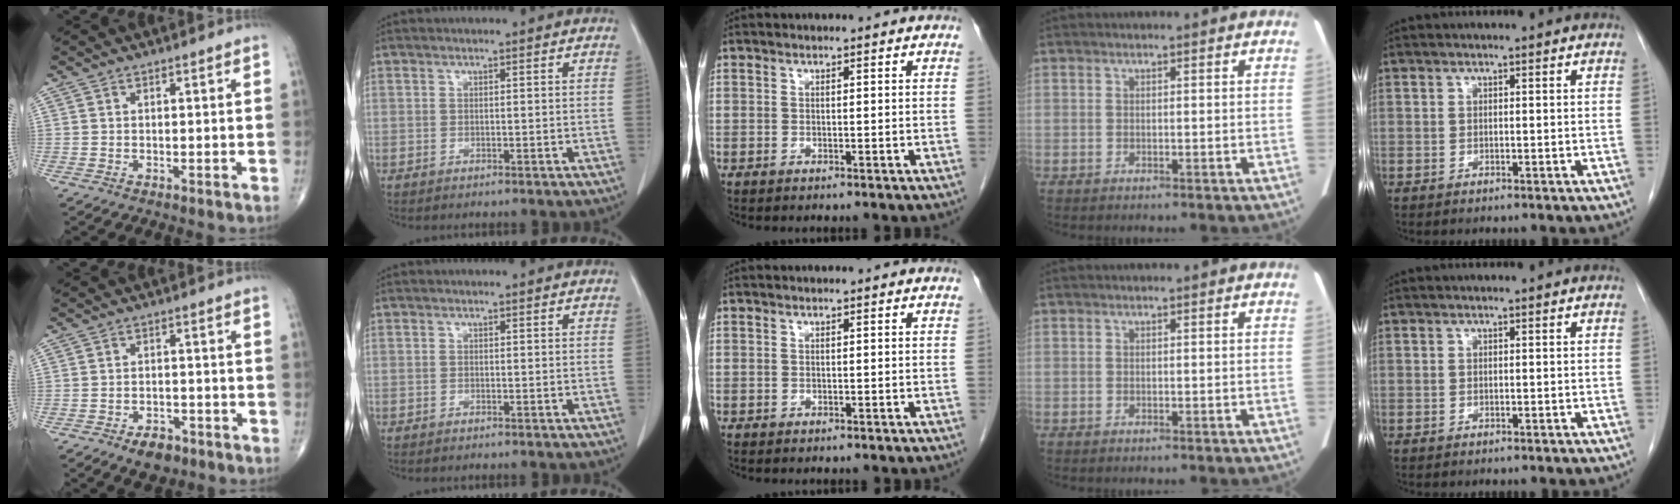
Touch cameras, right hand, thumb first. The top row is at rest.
{"thumb": {"total": 4.8, "force": [-3.1, 2.7, 2.5], "torque": [-0.028, 0.013, -0.045]}}